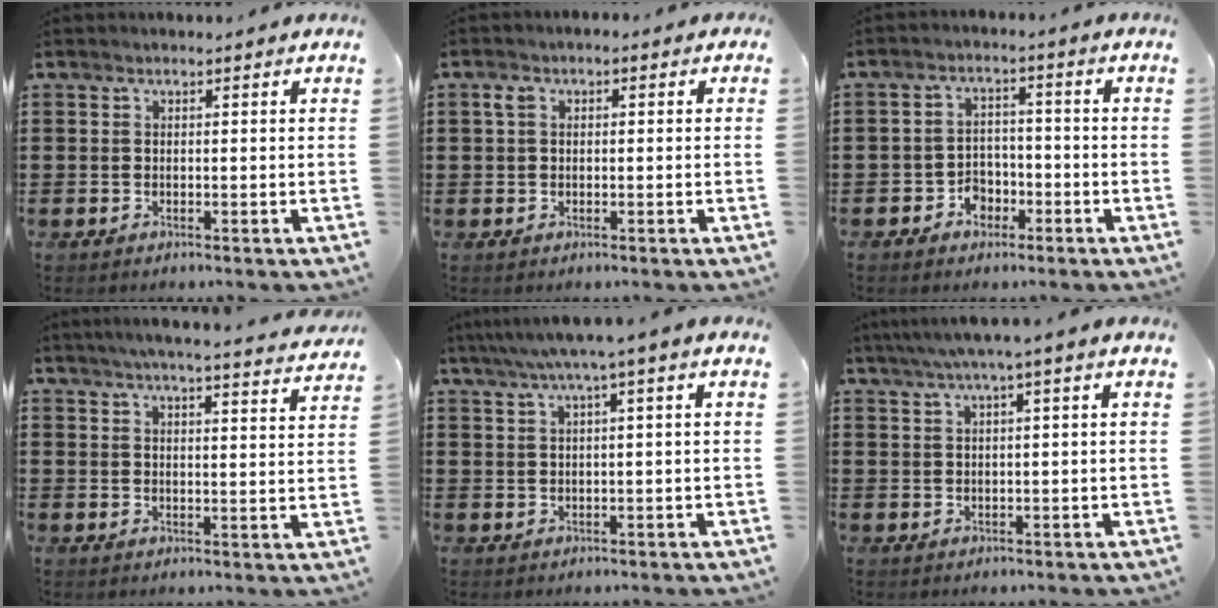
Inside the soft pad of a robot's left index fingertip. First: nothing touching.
{"total": 2.4, "force": [0.1, 1.6, 1.7], "torque": [-0.046, 0.007, -0.003]}
{"total": 3.7, "force": [-2.4, 2.6, 1.0], "torque": [-0.026, 0.009, -0.051]}
{"total": 4.5, "force": [4.2, -0.5, 1.5], "torque": [-0.045, -0.021, 0.071]}
{"total": 3.6, "force": [1.6, -0.5, 3.2], "torque": [-0.064, -0.003, 0.023]}
{"total": 2.9, "force": [1.4, -0.3, 2.5], "torque": [-0.048, 0.000, 0.023]}